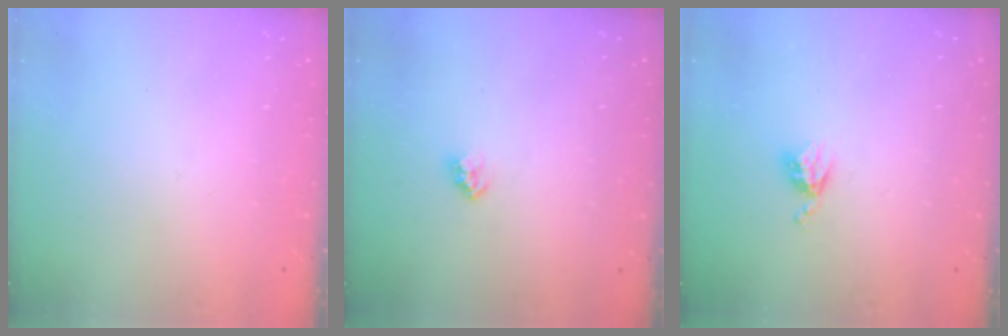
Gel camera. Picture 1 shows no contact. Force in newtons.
{"total": 2.4, "press": 2.4, "slide": 0.1}
{"total": 3.6, "press": 3.6, "slide": 0.4}